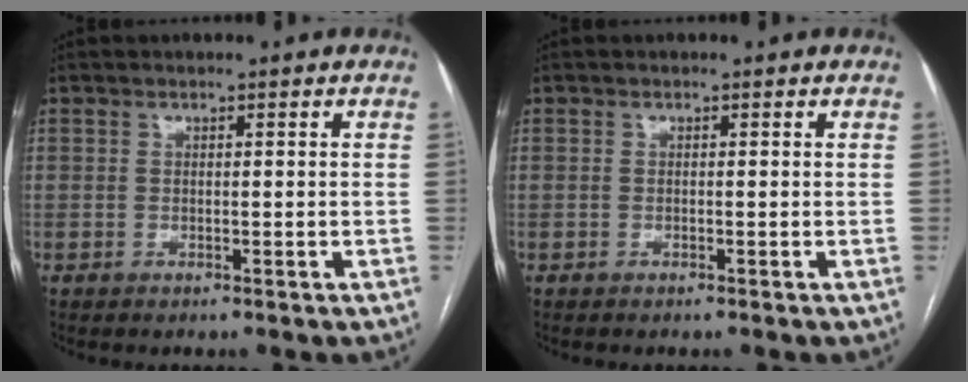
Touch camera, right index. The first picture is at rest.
{"total": 0.0}